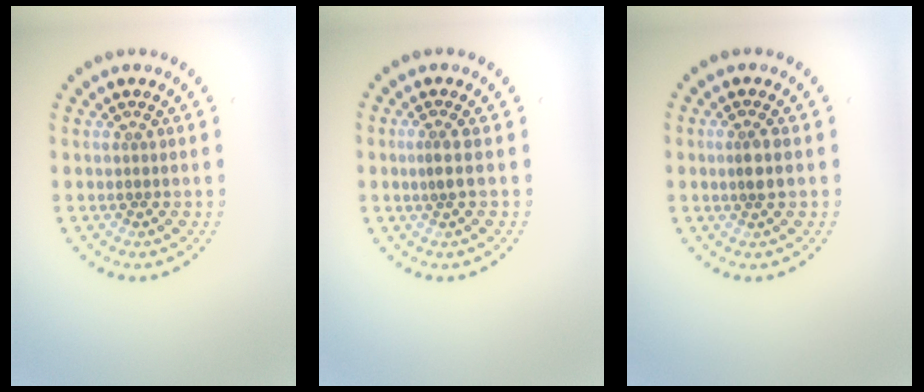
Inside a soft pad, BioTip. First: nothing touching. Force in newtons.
{"total": 1.1, "press": 0.8, "slide": 0.8}
{"total": 1.7, "press": 1.5, "slide": 0.8}